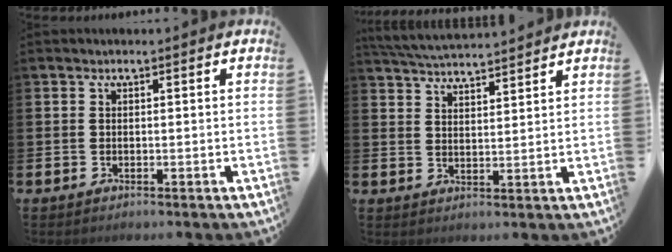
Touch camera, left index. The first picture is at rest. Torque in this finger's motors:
{"motor_torque": [0.54, -0.76, 0.08, 0.09]}